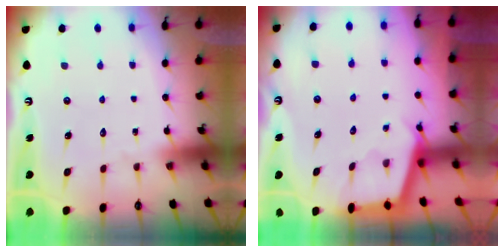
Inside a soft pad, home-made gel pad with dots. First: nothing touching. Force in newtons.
{"total": 2.4, "press": 2.4, "slide": 0.2}